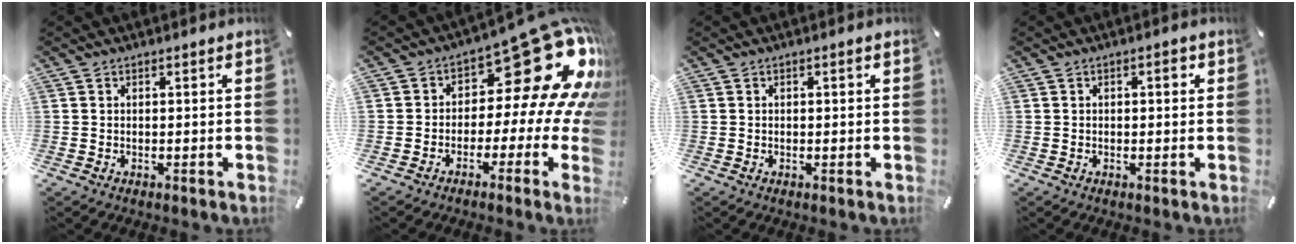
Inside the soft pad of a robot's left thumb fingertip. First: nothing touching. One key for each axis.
{"total": 24.1, "fx": 9.5, "fy": 11.2, "fz": 19.0, "tx": -0.256, "ty": -0.073, "tz": 0.165}
{"total": 0.7, "fx": 0.1, "fy": 0.3, "fz": 0.6, "tx": -0.012, "ty": 0.003, "tz": 0.001}
{"total": 1.8, "fx": 0.3, "fy": 0.8, "fz": 1.6, "tx": -0.025, "ty": 0.004, "tz": 0.001}